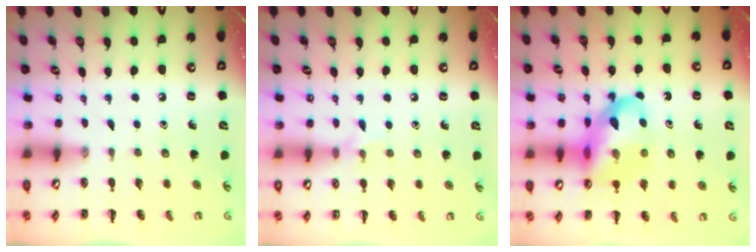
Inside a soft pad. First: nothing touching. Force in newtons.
{"total": 5.1, "press": 5.0, "slide": 1.1}
{"total": 15.9, "press": 15.4, "slide": 3.8}